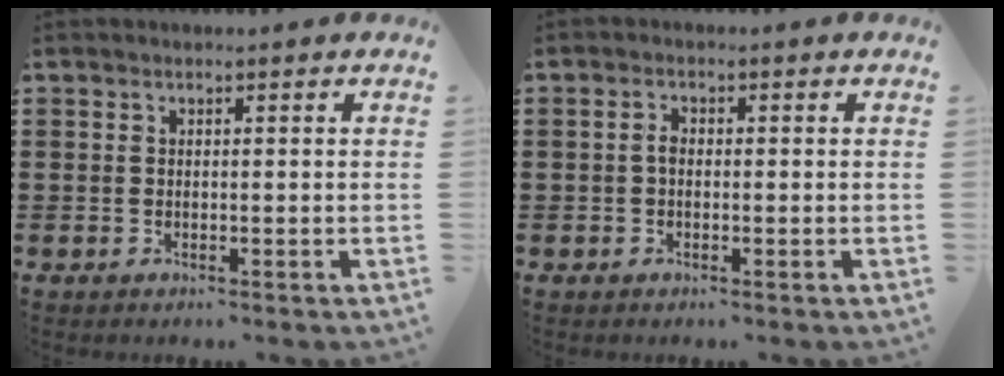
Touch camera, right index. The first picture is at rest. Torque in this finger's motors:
{"motor_torque": [0.43, -0.35, 0.10, 0.06]}